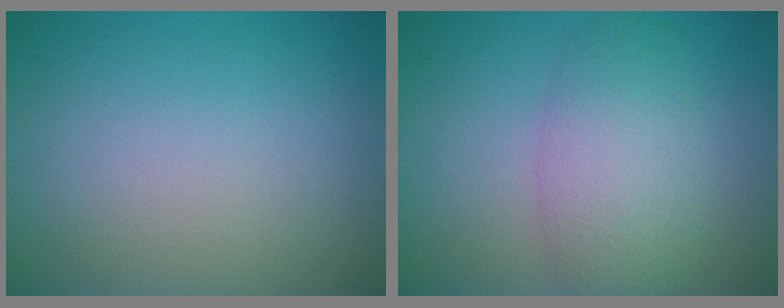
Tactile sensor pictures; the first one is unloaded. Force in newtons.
{"total": 5.0, "press": 5.0, "slide": 0.3}